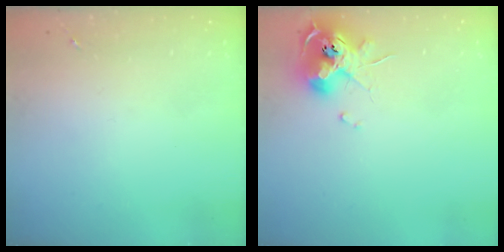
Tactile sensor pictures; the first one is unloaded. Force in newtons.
{"total": 13.1, "press": 13.0, "slide": 1.8}